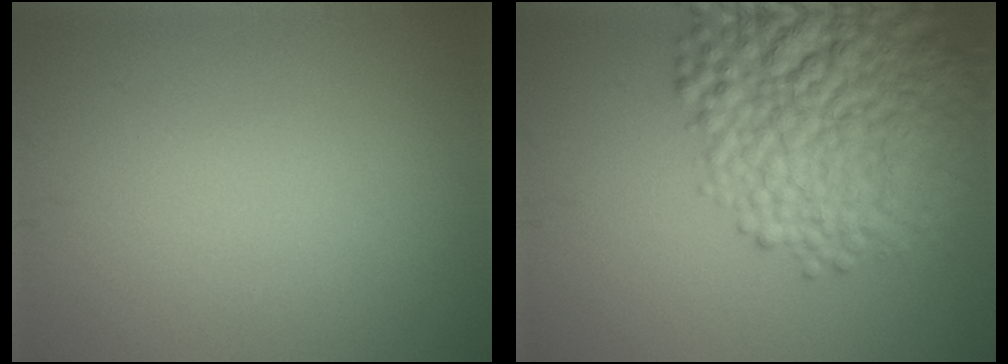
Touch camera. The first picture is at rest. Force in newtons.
{"total": 10.7, "press": 10.7, "slide": 0.5}